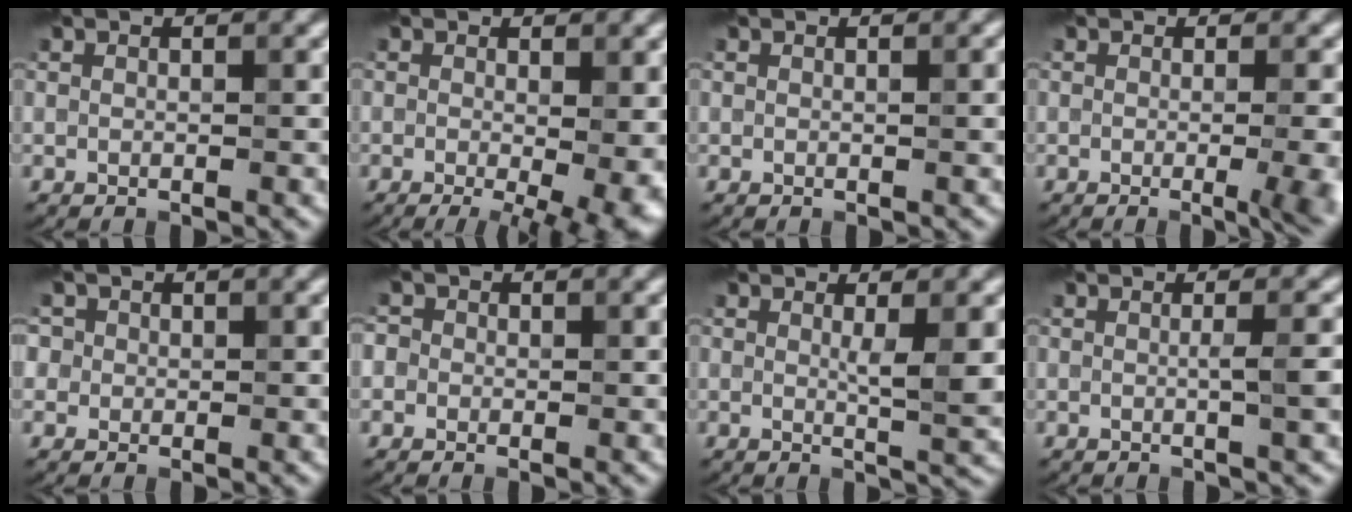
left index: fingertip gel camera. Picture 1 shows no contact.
{"total": 7.2, "force": [-1.6, 2.6, 6.6], "torque": [-0.061, -0.010, -0.014]}
{"total": 0.8, "force": [0.1, 0.2, 0.7], "torque": [-0.007, 0.000, -0.002]}
{"total": 6.1, "force": [-1.1, 2.7, 5.3], "torque": [-0.025, 0.001, -0.008]}
{"total": 2.7, "force": [1.0, 2.4, 0.5], "torque": [0.011, 0.007, -0.008]}
{"total": 1.4, "force": [0.1, 1.4, 0.1], "torque": [0.015, 0.003, -0.009]}
{"total": 3.1, "force": [0.5, 0.5, 3.0], "torque": [-0.045, -0.006, 0.009]}
{"total": 2.4, "force": [0.1, 0.6, 2.3], "torque": [-0.029, -0.001, -0.004]}